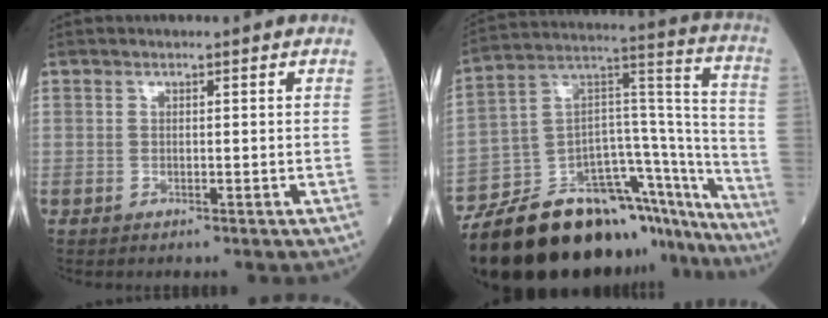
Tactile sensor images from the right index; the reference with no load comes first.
{"total": 36.8, "force": [-28.6, 10.8, 20.4], "torque": [-0.275, -0.005, -0.417]}